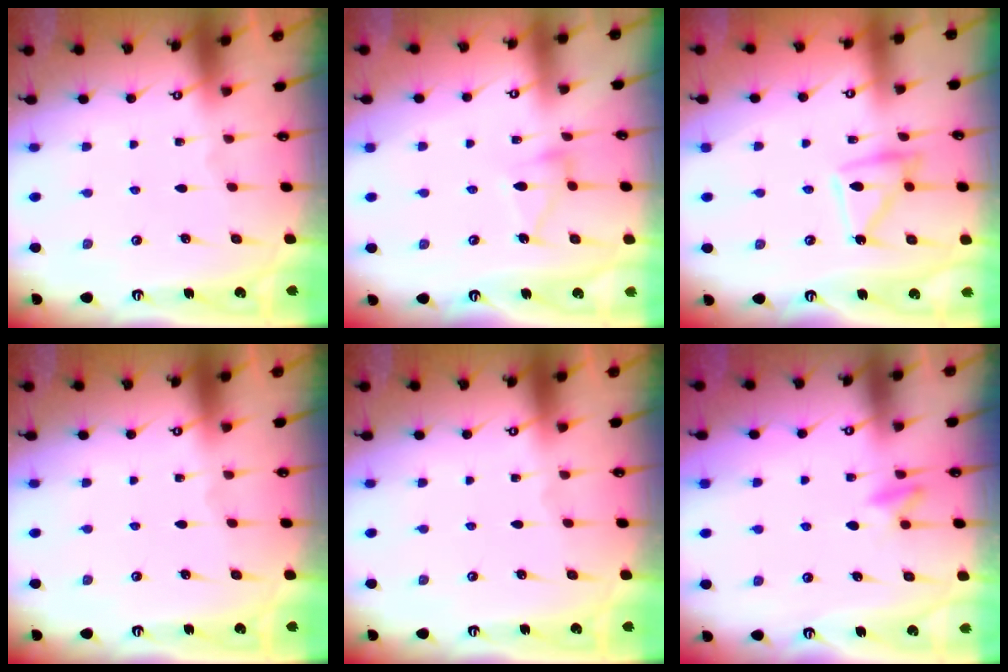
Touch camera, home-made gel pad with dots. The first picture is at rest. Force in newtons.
{"total": 8.0, "press": 8.0, "slide": 0.6}
{"total": 10.8, "press": 10.7, "slide": 0.9}
{"total": 0.0}
{"total": 0.0}
{"total": 4.9, "press": 4.8, "slide": 0.6}